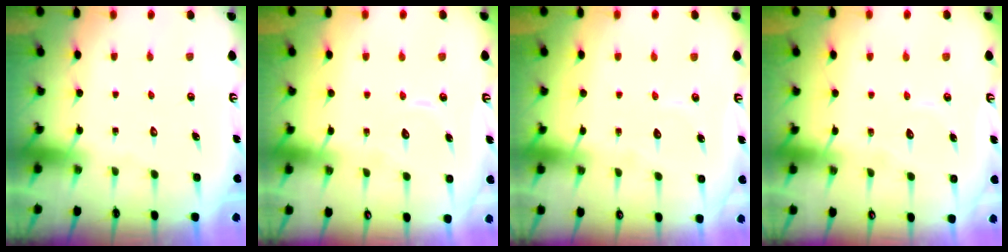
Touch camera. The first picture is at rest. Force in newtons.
{"total": 4.8, "press": 4.8, "slide": 0.4}
{"total": 3.4, "press": 3.4, "slide": 0.3}
{"total": 4.7, "press": 4.7, "slide": 0.4}